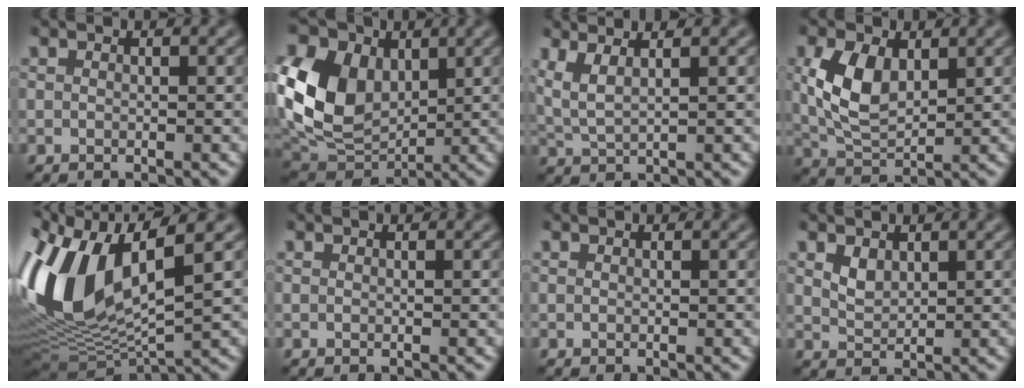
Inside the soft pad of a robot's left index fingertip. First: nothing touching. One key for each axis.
{"total": 10.2, "fx": 2.1, "fy": 7.6, "fz": 6.5, "tx": -0.163, "ty": 0.006, "tz": 0.040}
{"total": 2.5, "fx": 1.2, "fy": 0.7, "fz": 2.0, "tx": -0.043, "ty": 0.005, "tz": 0.030}
{"total": 4.8, "fx": 0.6, "fy": 2.9, "fz": 3.7, "tx": -0.090, "ty": 0.002, "tz": 0.024}
{"total": 11.6, "fx": 1.7, "fy": 5.2, "fz": 10.3, "tx": -0.226, "ty": -0.007, "tz": 0.040}
{"total": 0.0}
{"total": 0.0}
{"total": 1.0, "fx": 0.4, "fy": 0.8, "fz": 0.5, "tx": -0.016, "ty": -0.001, "tz": 0.021}